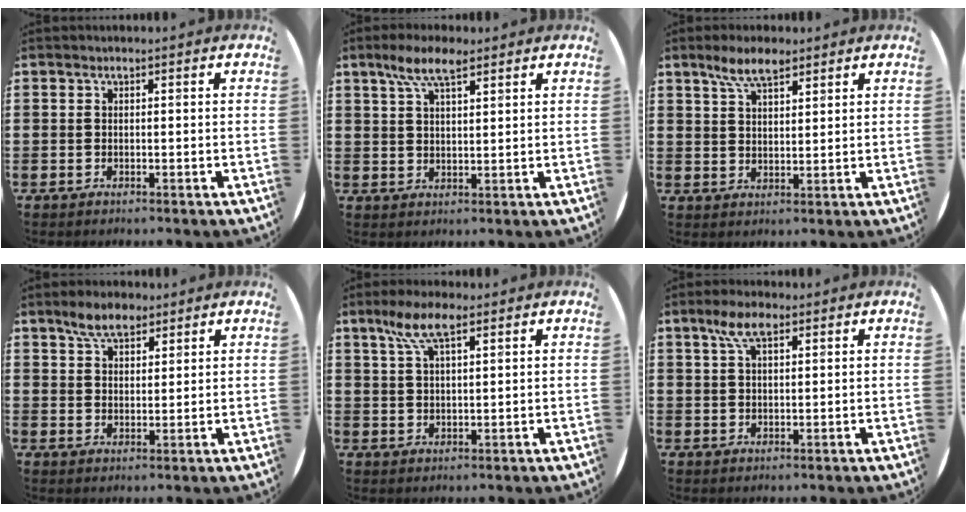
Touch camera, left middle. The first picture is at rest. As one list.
[{"total": 6.1, "force": [4.1, 1.8, 4.0], "torque": [-0.087, 0.004, 0.073]}, {"total": 5.3, "force": [4.0, 1.8, 3.0], "torque": [-0.059, 0.000, 0.069]}, {"total": 4.8, "force": [3.7, 2.1, 2.1], "torque": [-0.040, 0.000, 0.067]}, {"total": 6.4, "force": [3.8, 2.2, 4.7], "torque": [-0.102, 0.013, 0.067]}, {"total": 5.0, "force": [3.0, 2.0, 3.5], "torque": [-0.068, 0.006, 0.050]}]